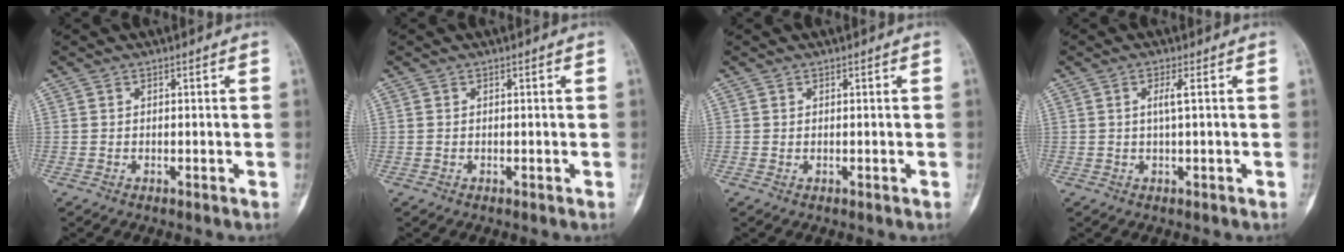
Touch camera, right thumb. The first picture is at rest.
{"total": 0.0}
{"total": 0.0}
{"total": 2.1, "force": [0.4, 0.1, 2.1], "torque": [-0.050, 0.005, 0.008]}